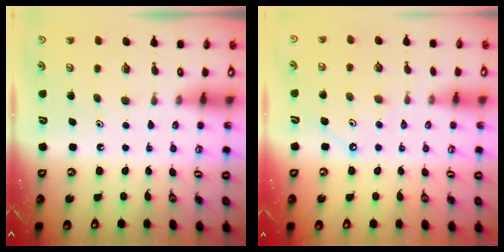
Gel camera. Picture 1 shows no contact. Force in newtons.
{"total": 2.5, "press": 2.5, "slide": 0.4}